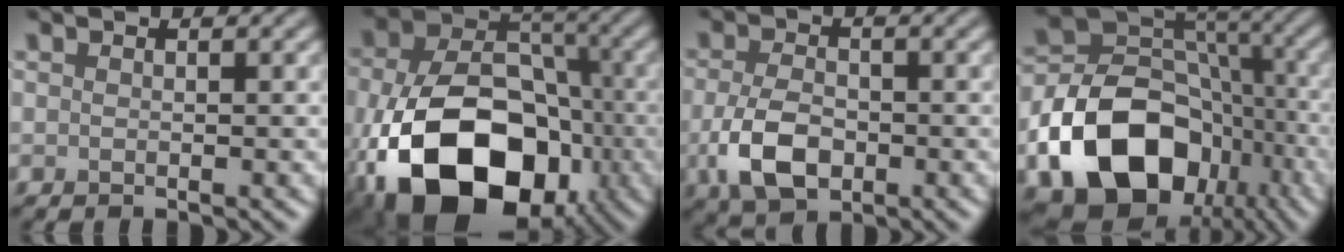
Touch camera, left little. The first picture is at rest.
{"total": 15.9, "force": [-6.2, 10.5, 10.1], "torque": [-0.171, -0.034, -0.104]}
{"total": 5.2, "force": [-1.6, 3.1, 3.8], "torque": [-0.082, -0.008, -0.033]}
{"total": 15.3, "force": [-6.5, 11.0, 8.4], "torque": [-0.163, -0.011, -0.117]}